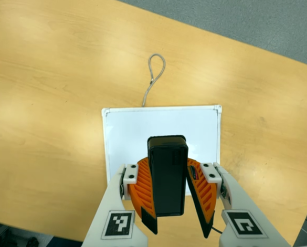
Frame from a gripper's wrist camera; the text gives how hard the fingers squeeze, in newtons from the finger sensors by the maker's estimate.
{"total": 8.3, "left": 8.9, "right": 7.7}